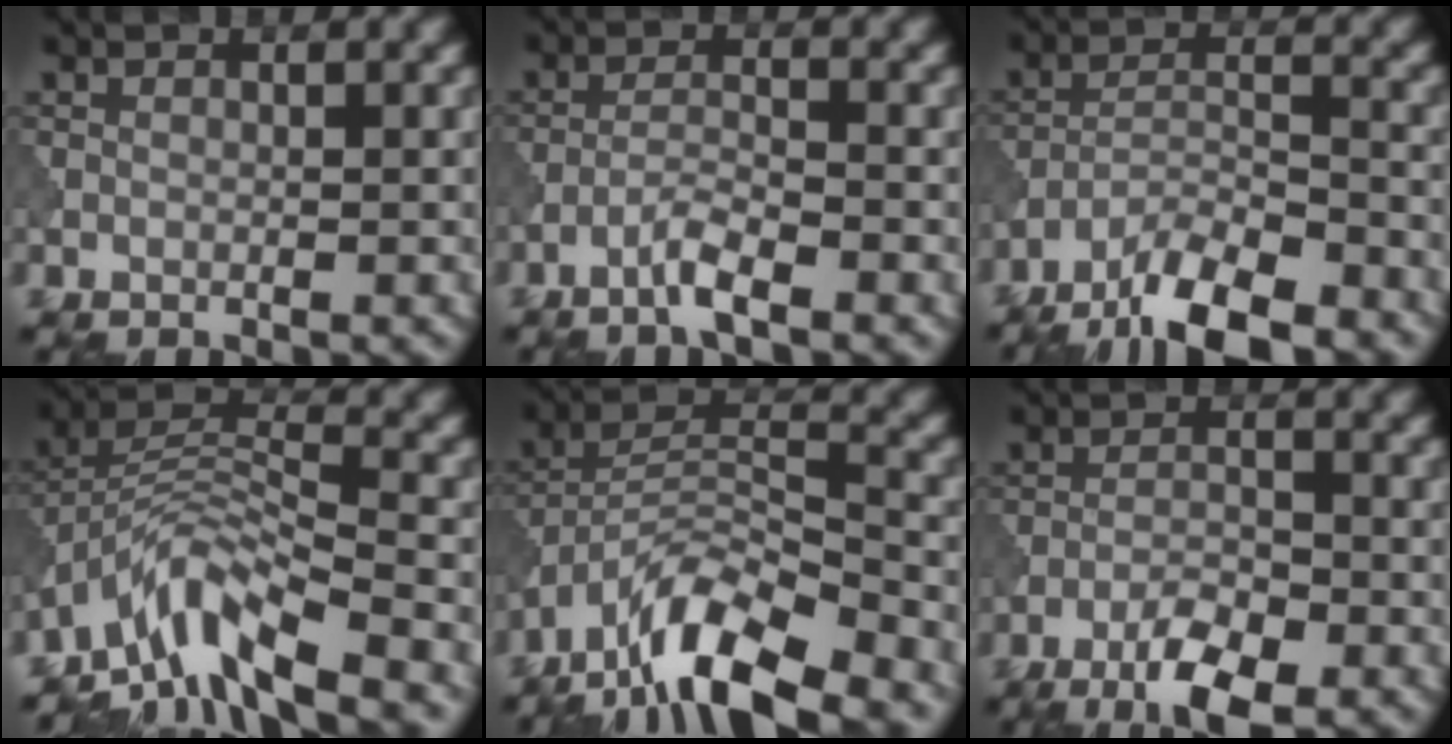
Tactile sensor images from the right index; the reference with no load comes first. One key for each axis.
{"total": 2.6, "fx": -1.8, "fy": 0.2, "fz": 1.9, "tx": -0.039, "ty": 0.007, "tz": -0.044}
{"total": 7.8, "fx": -6.2, "fy": 1.7, "fz": 4.3, "tx": -0.072, "ty": 0.001, "tz": -0.116}
{"total": 7.4, "fx": -5.7, "fy": 1.7, "fz": 4.4, "tx": -0.069, "ty": 0.006, "tz": -0.118}
{"total": 10.4, "fx": -7.5, "fy": 3.1, "fz": 6.6, "tx": -0.111, "ty": 0.010, "tz": -0.149}
{"total": 5.1, "fx": -3.2, "fy": 1.4, "fz": 3.7, "tx": -0.068, "ty": 0.002, "tz": -0.060}